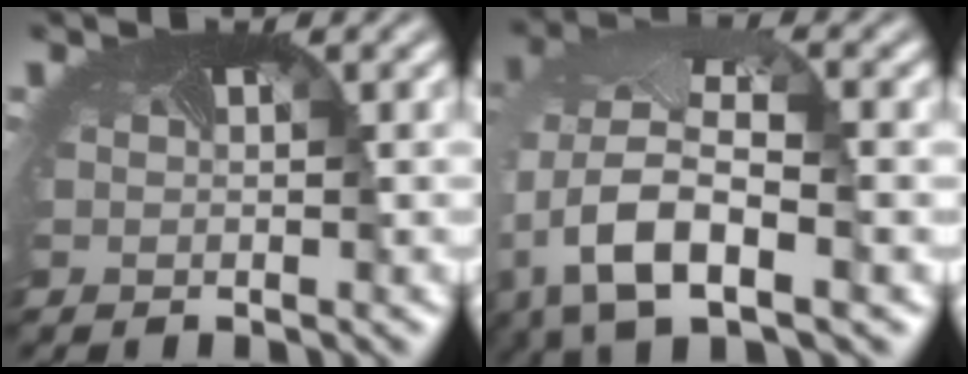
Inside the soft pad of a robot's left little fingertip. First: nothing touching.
{"total": 10.7, "force": [-2.9, 5.9, 8.4], "torque": [-0.205, -0.020, -0.046]}